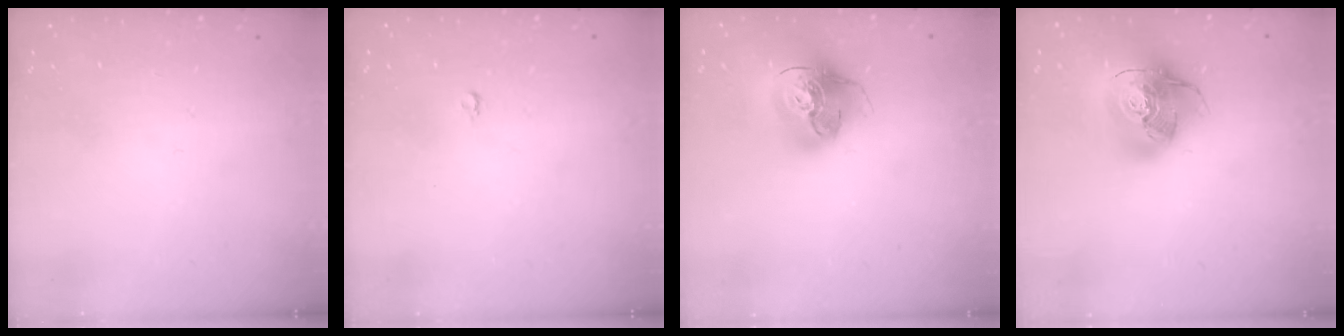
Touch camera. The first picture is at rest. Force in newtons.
{"total": 2.2, "press": 2.2, "slide": 0.2}
{"total": 18.6, "press": 18.5, "slide": 2.0}
{"total": 19.1, "press": 18.9, "slide": 2.6}